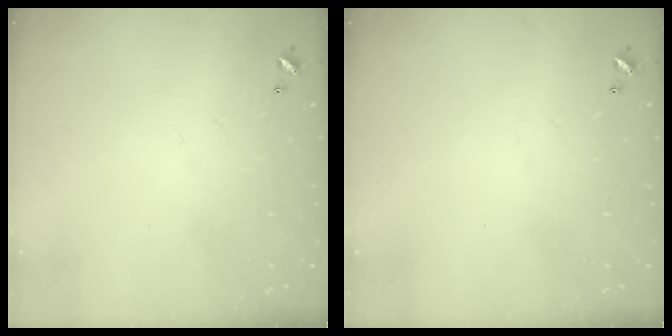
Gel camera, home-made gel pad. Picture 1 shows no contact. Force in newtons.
{"total": 0.0}